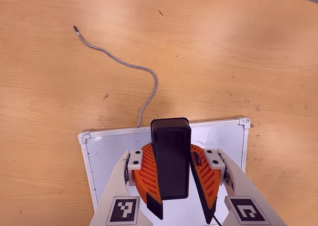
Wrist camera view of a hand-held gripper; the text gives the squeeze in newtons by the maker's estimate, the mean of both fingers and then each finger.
{"total": 9.5, "left": 9.8, "right": 9.3}